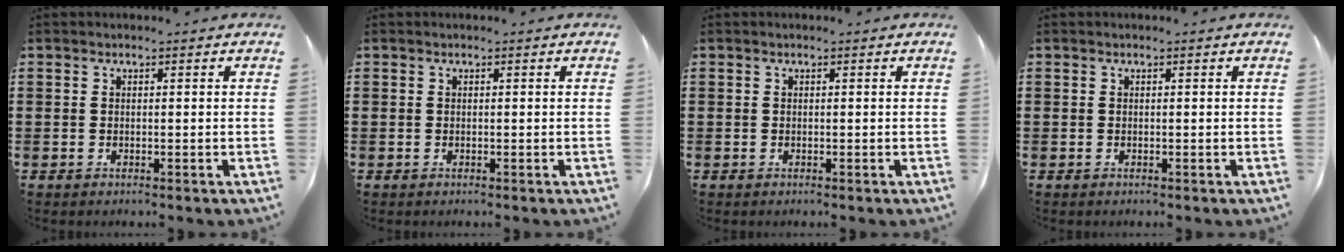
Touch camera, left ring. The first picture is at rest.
{"total": 0.0}
{"total": 0.0}
{"total": 0.0}